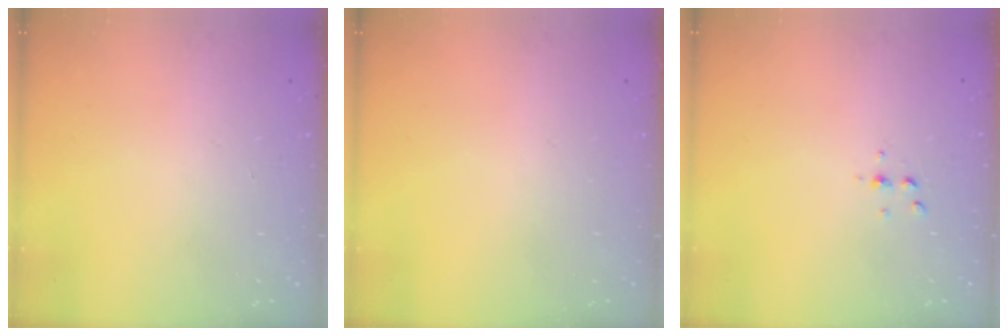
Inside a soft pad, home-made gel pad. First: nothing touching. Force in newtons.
{"total": 0.0}
{"total": 2.6, "press": 2.6, "slide": 0.3}